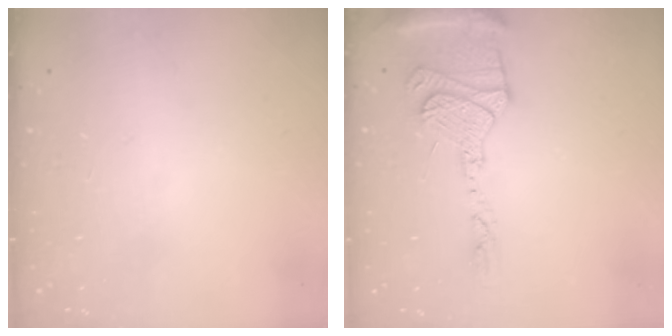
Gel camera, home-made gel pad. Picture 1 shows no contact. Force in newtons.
{"total": 14.7, "press": 14.6, "slide": 1.8}